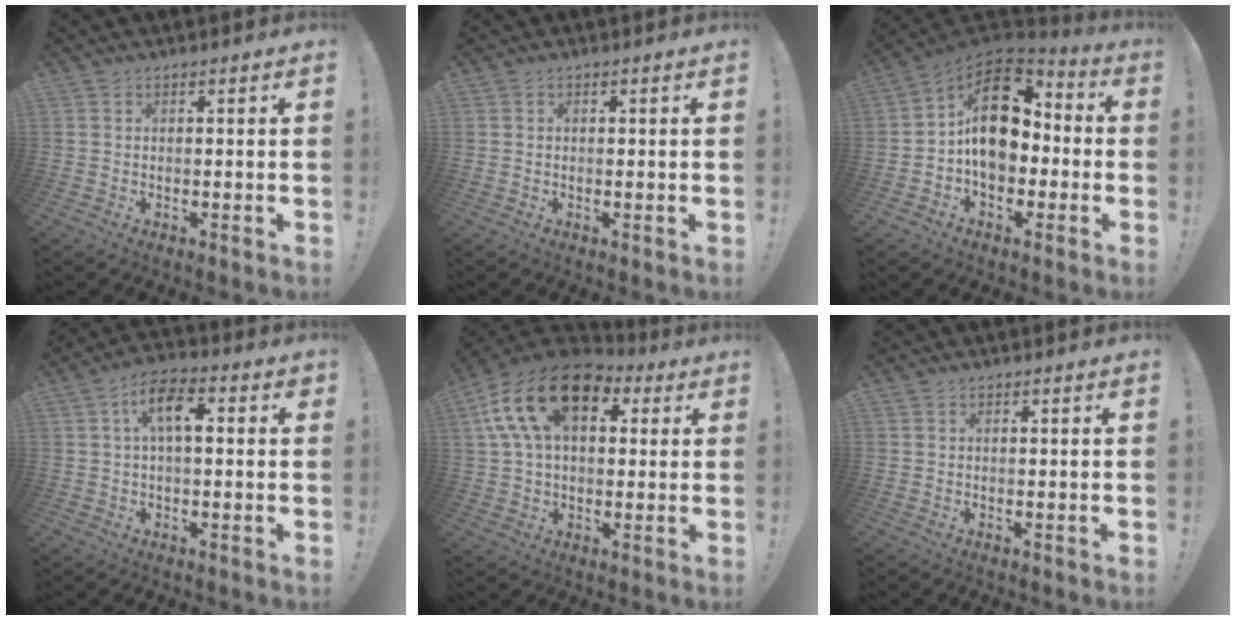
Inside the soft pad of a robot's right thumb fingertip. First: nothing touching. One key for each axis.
{"total": 0.0}
{"total": 18.7, "fx": 1.8, "fy": 12.9, "fz": 13.4, "tx": -0.199, "ty": 0.012, "tz": 0.039}
{"total": 9.2, "fx": 1.9, "fy": 4.6, "fz": 7.7, "tx": -0.116, "ty": 0.006, "tz": 0.032}
{"total": 20.5, "fx": 8.1, "fy": 12.0, "fz": 14.5, "tx": -0.264, "ty": -0.024, "tz": 0.141}
{"total": 0.0}